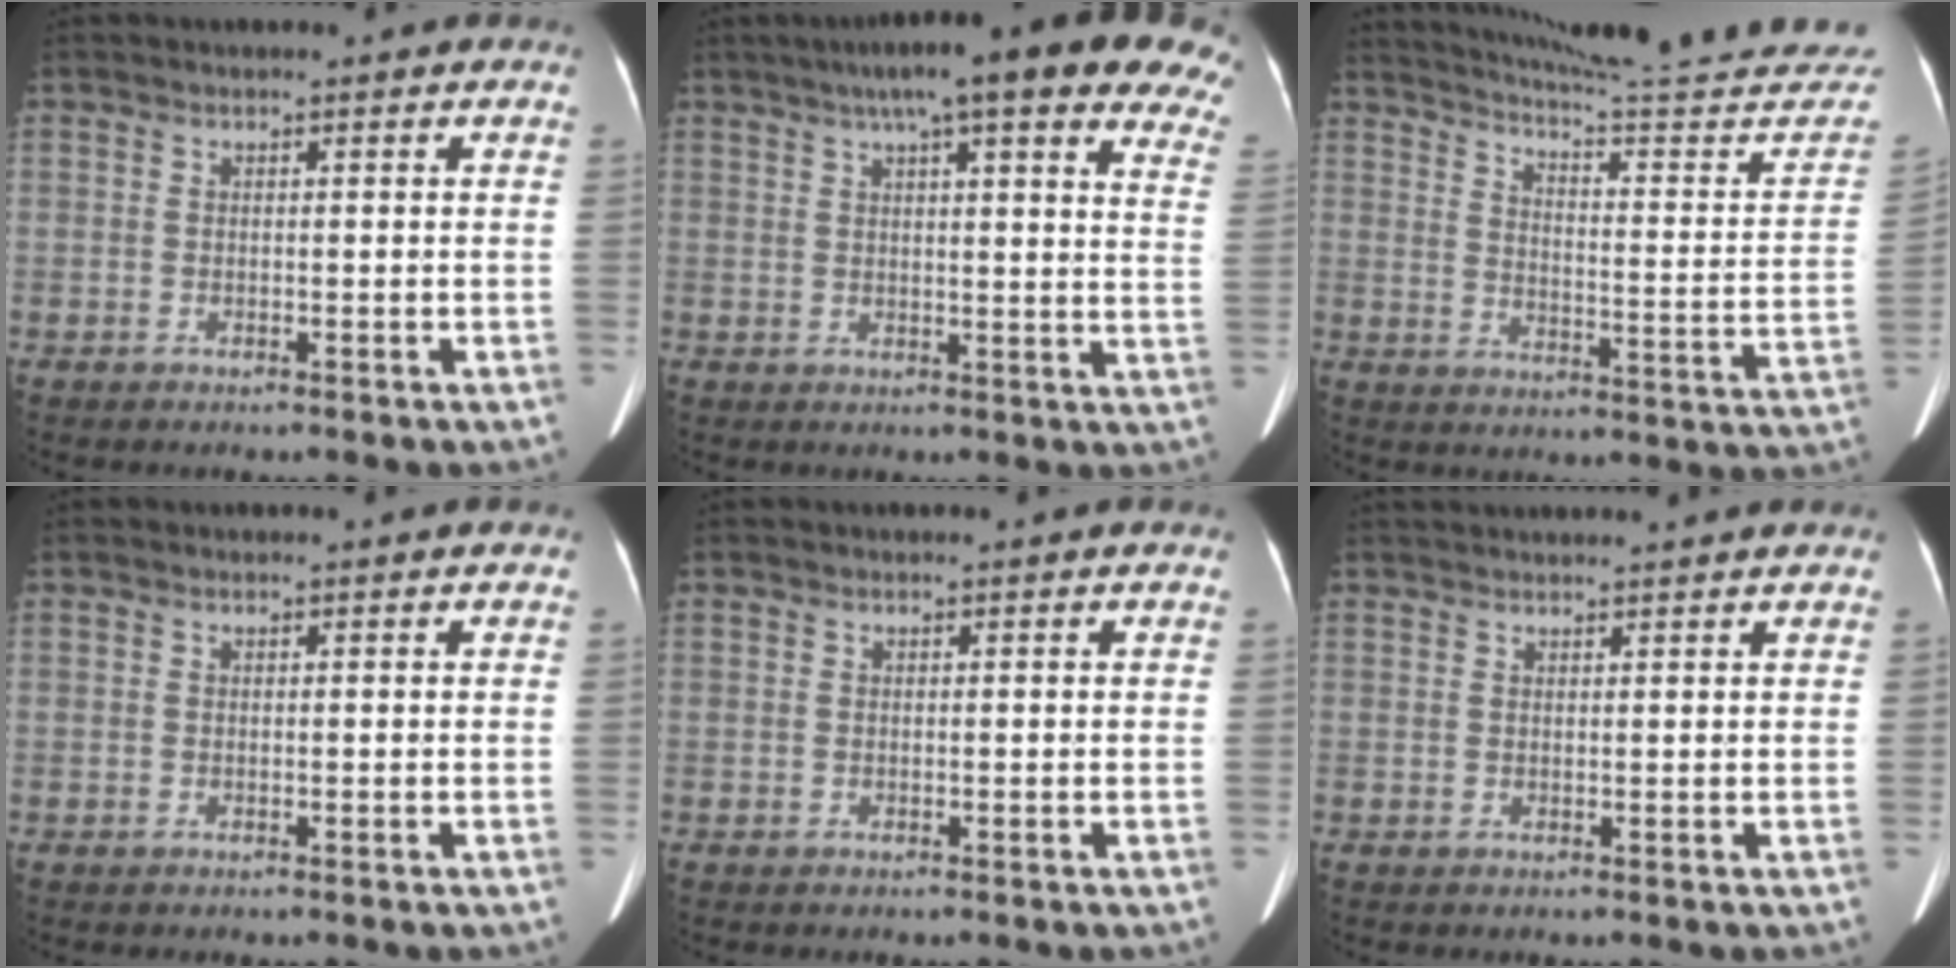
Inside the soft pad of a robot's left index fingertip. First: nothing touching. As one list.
[{"total": 22.6, "force": [16.8, 3.2, 14.8], "torque": [-0.184, 0.025, 0.189]}, {"total": 28.6, "force": [27.0, 0.2, 9.2], "torque": [-0.133, -0.125, 0.332]}, {"total": 0.0}, {"total": 0.0}, {"total": 6.8, "force": [6.5, -0.3, 2.1], "torque": [-0.023, 0.034, 0.078]}]